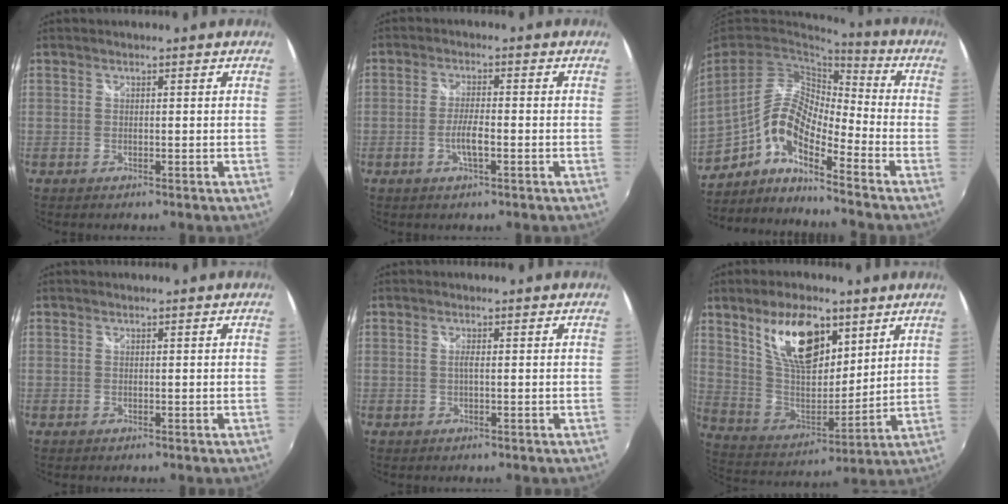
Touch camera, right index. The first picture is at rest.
{"total": 3.8, "force": [-1.4, 0.7, 3.4], "torque": [-0.071, -0.003, -0.026]}
{"total": 11.2, "force": [-5.8, 3.6, 8.9], "torque": [-0.163, 0.001, -0.116]}
{"total": 0.0}
{"total": 1.0, "force": [-0.1, -0.1, 0.9], "torque": [-0.017, 0.000, -0.004]}
{"total": 17.3, "force": [9.3, 8.3, 11.9], "torque": [-0.215, 0.005, 0.180]}